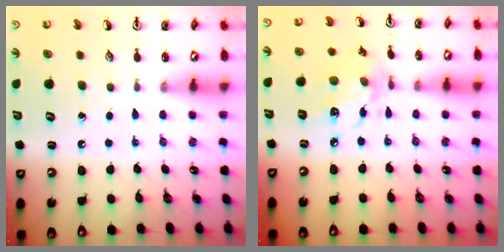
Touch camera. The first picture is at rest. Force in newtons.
{"total": 10.0, "press": 10.0, "slide": 0.5}